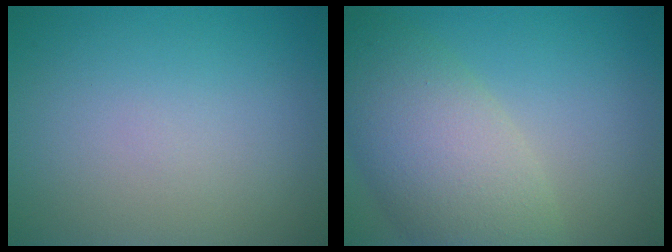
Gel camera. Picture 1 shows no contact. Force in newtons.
{"total": 7.7, "press": 7.7, "slide": 0.3}